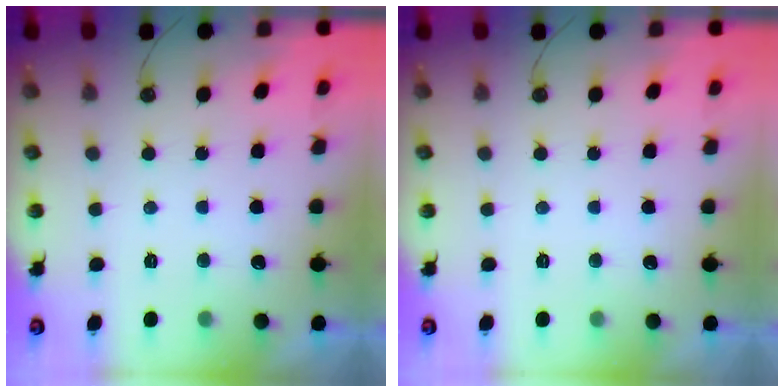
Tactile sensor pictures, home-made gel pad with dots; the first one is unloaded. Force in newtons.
{"total": 0.0}